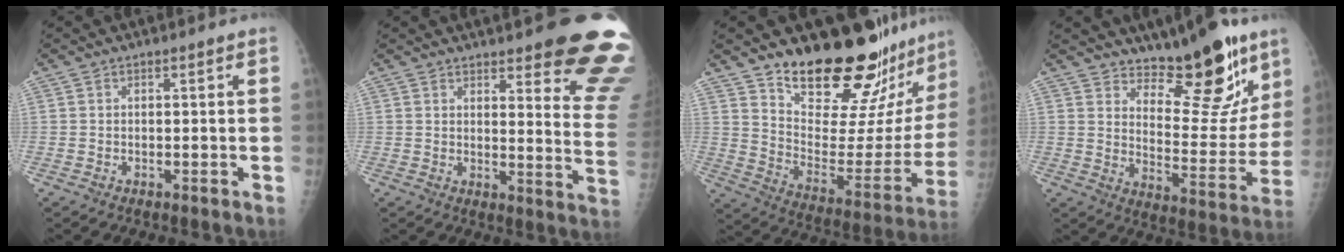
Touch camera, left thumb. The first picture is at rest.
{"total": 17.2, "force": [13.0, 3.6, 10.7], "torque": [-0.098, -0.093, 0.142]}
{"total": 24.7, "force": [21.0, 6.6, 11.2], "torque": [-0.126, -0.167, 0.301]}
{"total": 16.3, "force": [12.0, 6.2, 9.2], "torque": [-0.066, -0.098, 0.183]}